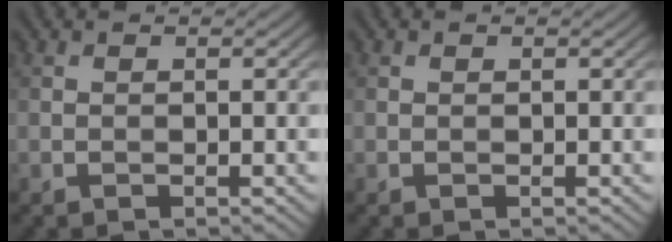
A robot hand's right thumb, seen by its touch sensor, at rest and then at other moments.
{"total": 0.0}